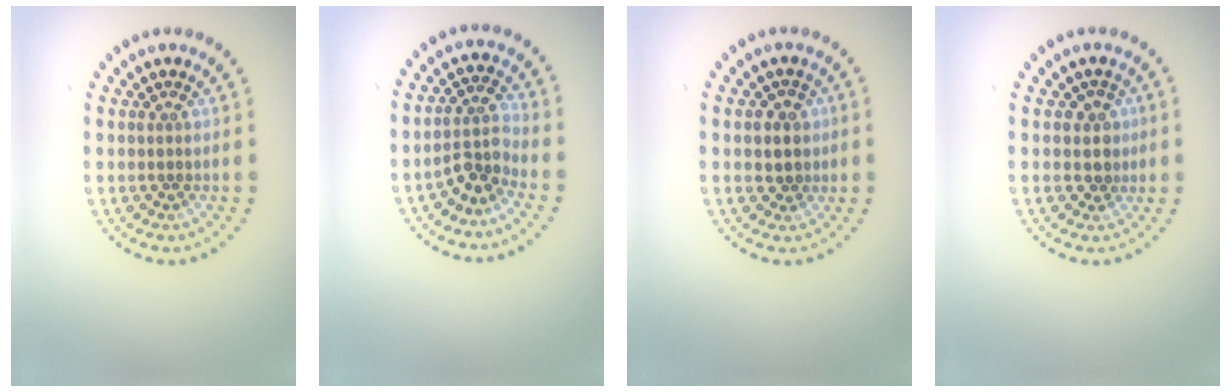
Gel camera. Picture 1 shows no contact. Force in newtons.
{"total": 2.7, "press": 1.9, "slide": 1.9}
{"total": 2.4, "press": 2.2, "slide": 1.0}
{"total": 1.8, "press": 1.6, "slide": 0.9}